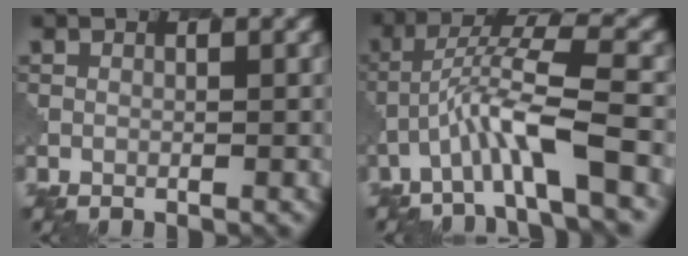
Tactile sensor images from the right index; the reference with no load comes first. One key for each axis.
{"total": 5.8, "fx": -2.5, "fy": 0.7, "fz": 5.1, "tx": -0.104, "ty": 0.013, "tz": -0.050}